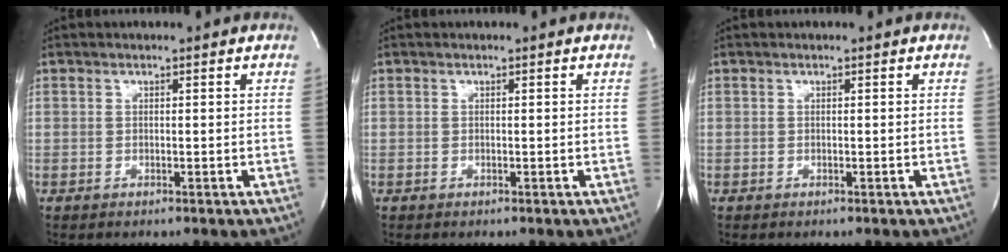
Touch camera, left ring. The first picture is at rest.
{"total": 0.0}
{"total": 0.0}